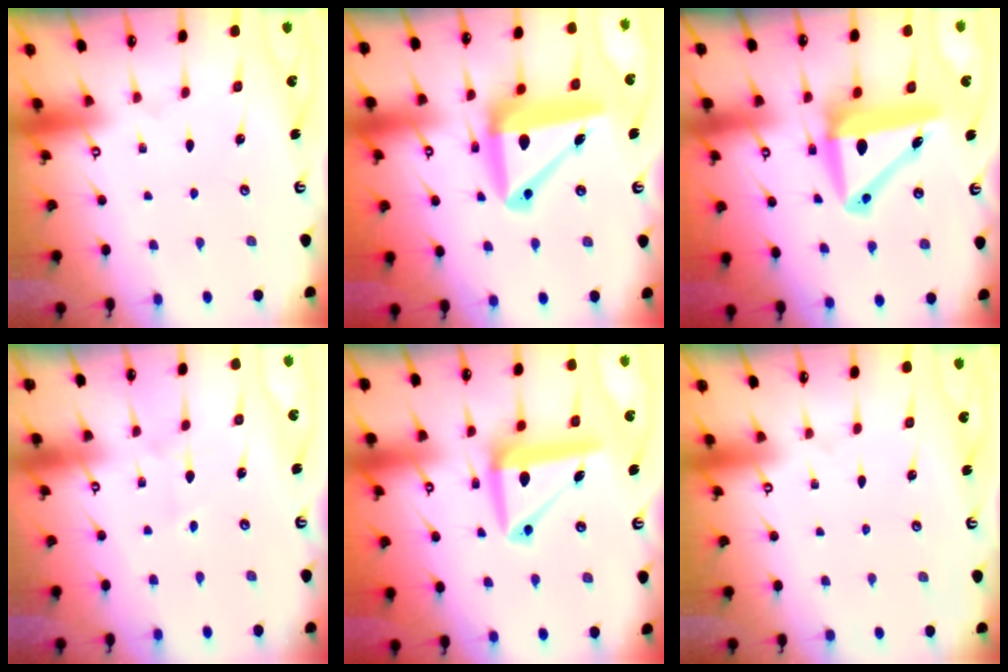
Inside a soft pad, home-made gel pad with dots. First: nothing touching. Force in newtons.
{"total": 16.4, "press": 16.0, "slide": 3.7}
{"total": 10.7, "press": 10.3, "slide": 3.0}
{"total": 2.7, "press": 2.6, "slide": 0.3}
{"total": 11.6, "press": 11.3, "slide": 2.7}
{"total": 0.0}